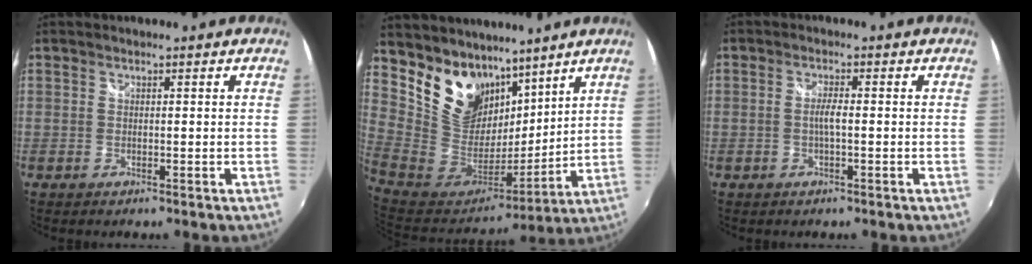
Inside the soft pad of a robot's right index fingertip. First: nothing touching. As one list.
[{"total": 18.2, "force": [12.8, 11.4, 5.9], "torque": [-0.155, 0.007, 0.260]}, {"total": 2.2, "force": [-0.5, 0.0, 2.2], "torque": [-0.042, 0.001, -0.011]}]